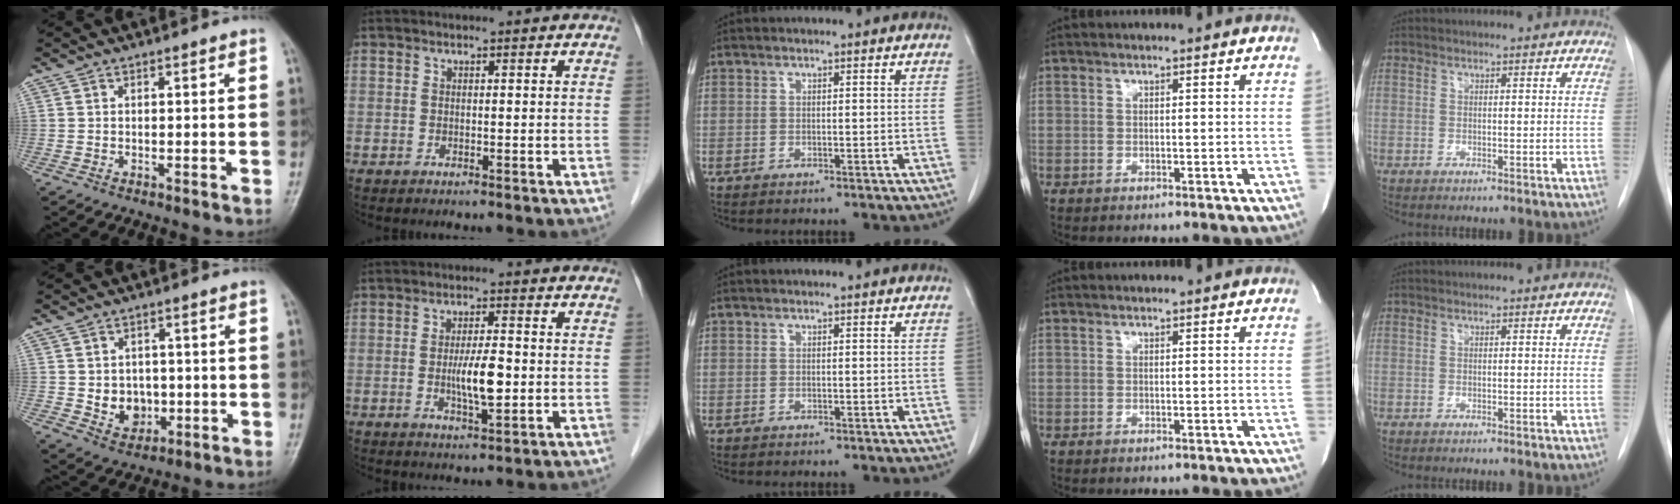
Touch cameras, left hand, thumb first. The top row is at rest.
{"thumb": {"total": 6.1, "force": [-0.4, 5.2, 3.3], "torque": [-0.019, 0.001, 0.005]}, "index": {"total": 5.2, "force": [-0.6, 0.9, 5.0], "torque": [-0.097, -0.006, -0.008]}}